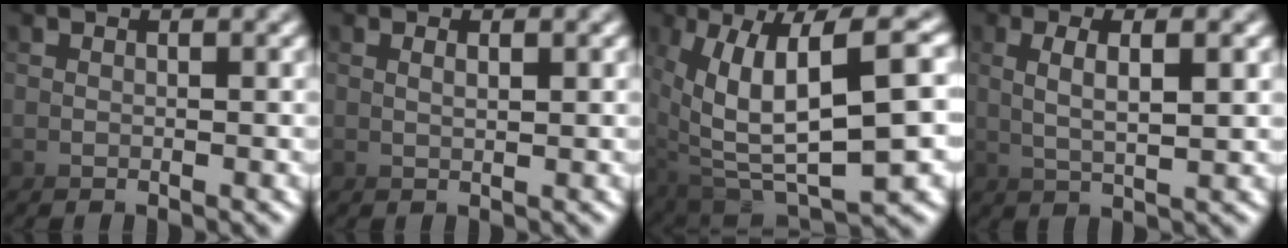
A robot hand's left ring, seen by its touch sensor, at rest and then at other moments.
{"total": 1.7, "force": [0.1, -1.6, 0.5], "torque": [0.002, 0.012, -0.003]}
{"total": 7.2, "force": [-0.6, 2.5, 6.7], "torque": [-0.149, -0.004, -0.001]}
{"total": 4.6, "force": [1.0, -4.4, -0.8], "torque": [-0.012, 0.022, 0.006]}